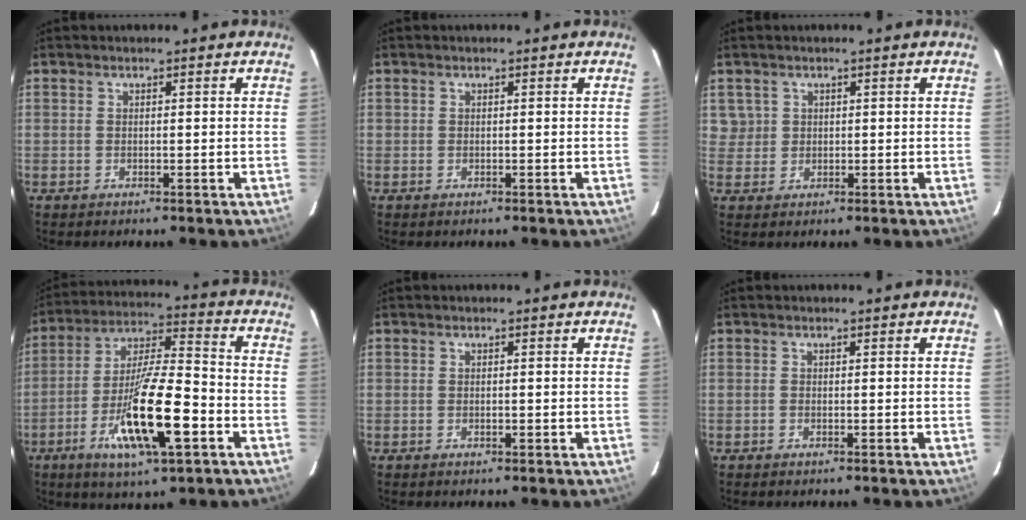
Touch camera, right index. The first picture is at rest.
{"total": 0.0}
{"total": 3.1, "force": [1.2, 2.9, -0.1], "torque": [0.017, 0.015, 0.022]}
{"total": 17.1, "force": [-6.7, 3.5, 15.3], "torque": [-0.294, -0.013, -0.123]}
{"total": 0.6, "force": [-0.1, 0.4, 0.4], "torque": [-0.005, 0.001, -0.003]}
{"total": 0.0}